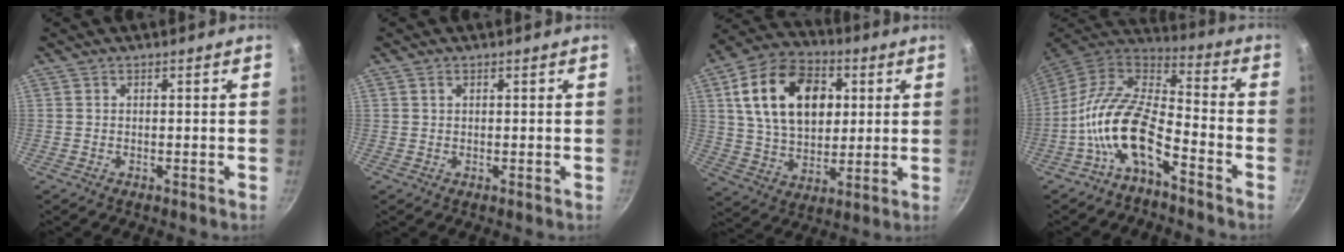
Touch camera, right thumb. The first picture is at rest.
{"total": 0.7, "force": [0.3, 0.5, 0.4], "torque": [-0.006, 0.001, 0.006]}
{"total": 20.4, "force": [5.2, 13.7, 14.2], "torque": [-0.219, 0.002, 0.083]}
{"total": 14.8, "force": [-6.6, 7.0, 11.3], "torque": [-0.207, 0.065, -0.139]}